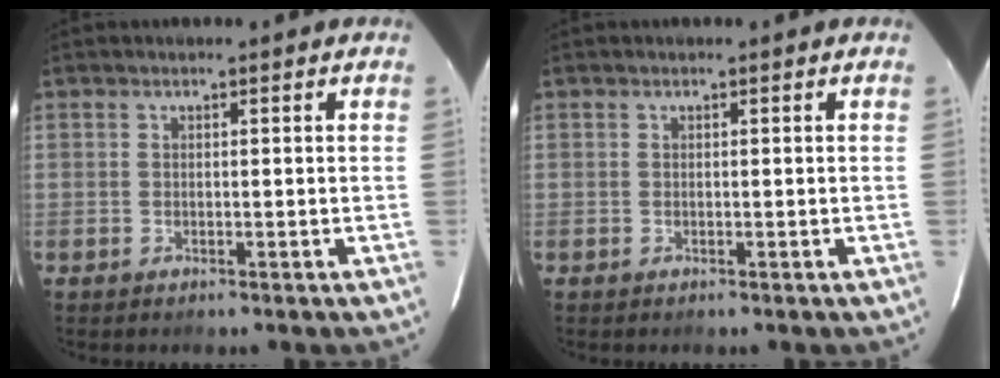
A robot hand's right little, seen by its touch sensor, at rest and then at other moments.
{"total": 0.0}